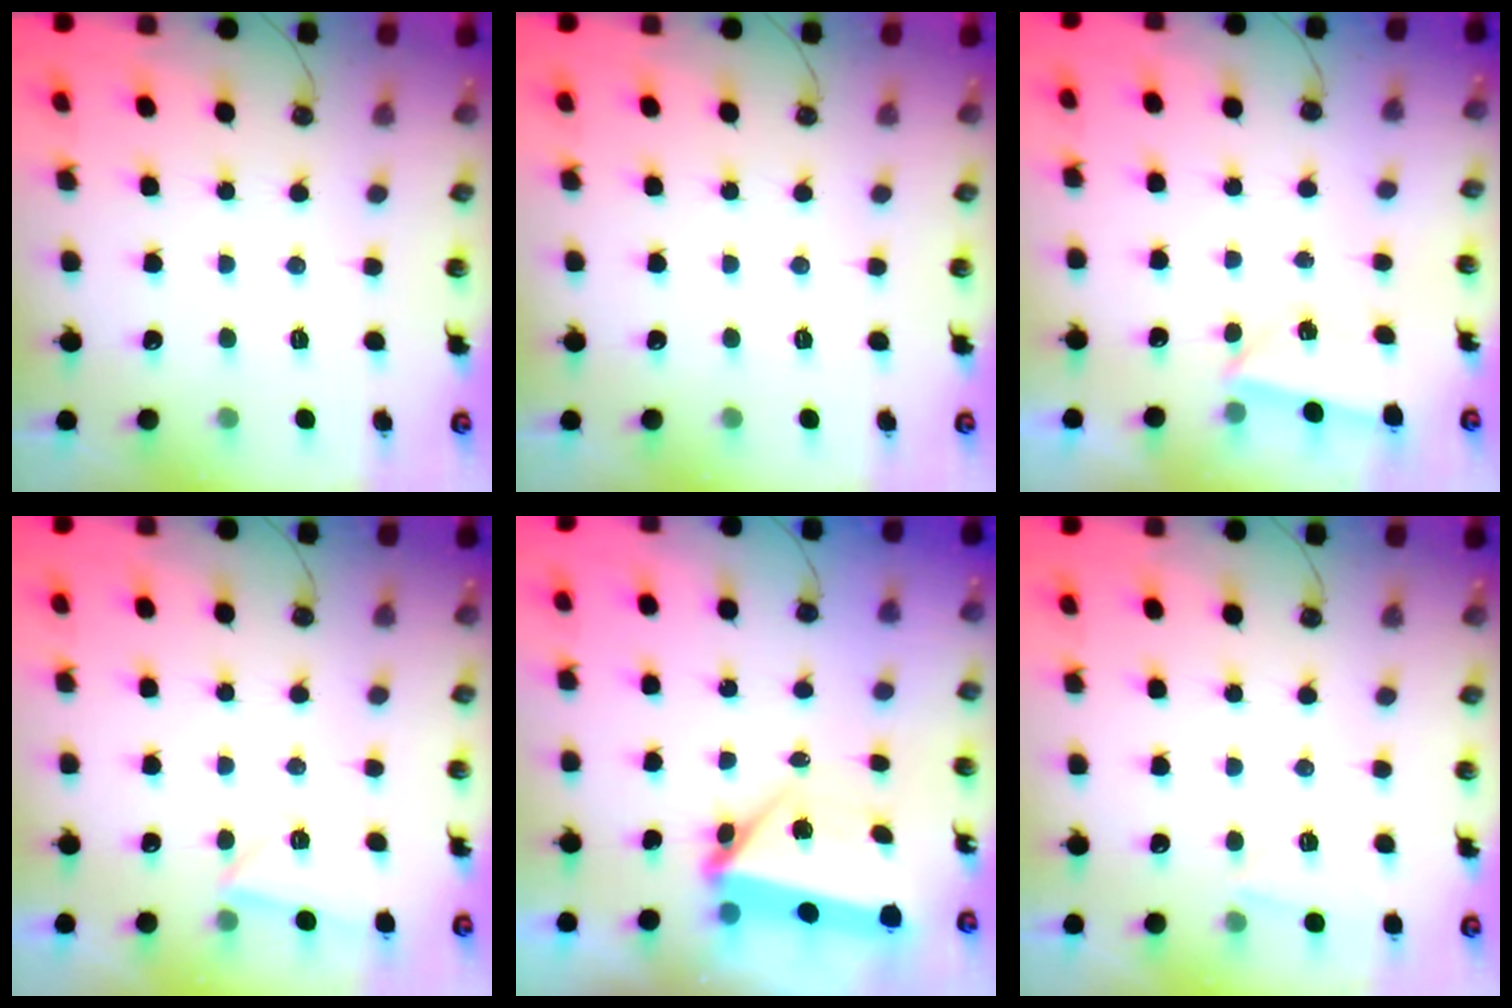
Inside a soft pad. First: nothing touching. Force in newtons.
{"total": 0.0}
{"total": 2.5, "press": 2.4, "slide": 0.9}
{"total": 4.5, "press": 4.0, "slide": 2.1}
{"total": 10.5, "press": 4.6, "slide": 9.4}
{"total": 3.9, "press": 3.4, "slide": 2.0}